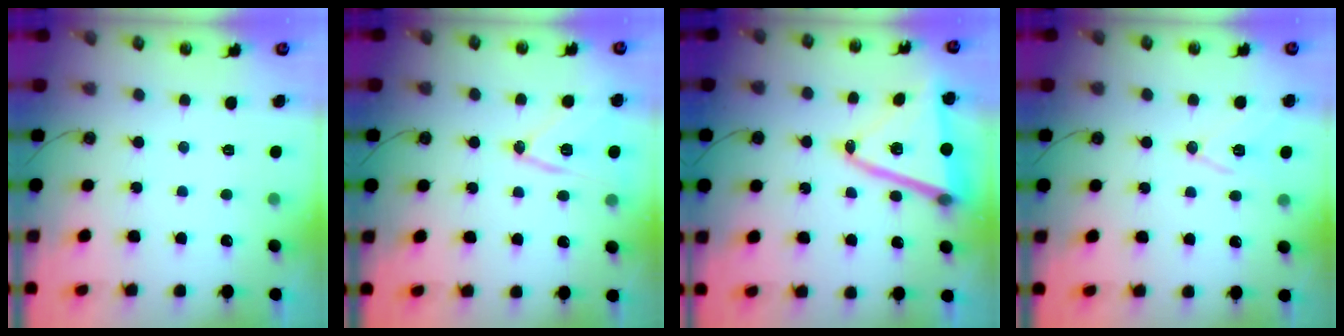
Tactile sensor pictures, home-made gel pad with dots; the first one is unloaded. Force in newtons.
{"total": 13.3, "press": 13.3, "slide": 1.4}
{"total": 16.9, "press": 16.7, "slide": 2.4}
{"total": 10.4, "press": 9.8, "slide": 3.5}